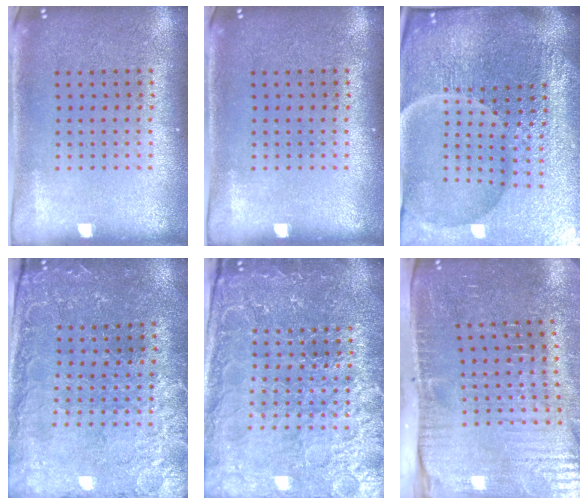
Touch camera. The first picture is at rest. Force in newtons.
{"total": 0.0}
{"total": 7.2, "press": 6.4, "slide": 3.4}
{"total": 1.0, "press": 0.9, "slide": 0.3}
{"total": 5.0, "press": 4.6, "slide": 1.8}
{"total": 4.8, "press": 4.3, "slide": 2.1}